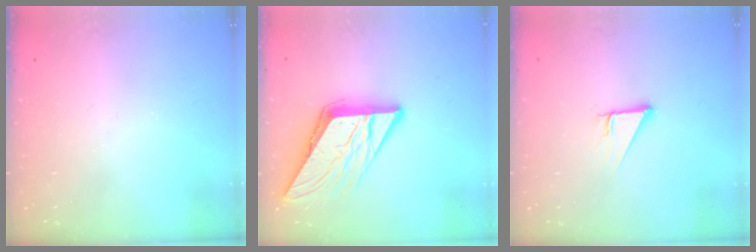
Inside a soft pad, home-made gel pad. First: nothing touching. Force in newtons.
{"total": 11.5, "press": 11.4, "slide": 1.1}
{"total": 3.7, "press": 3.7, "slide": 0.2}